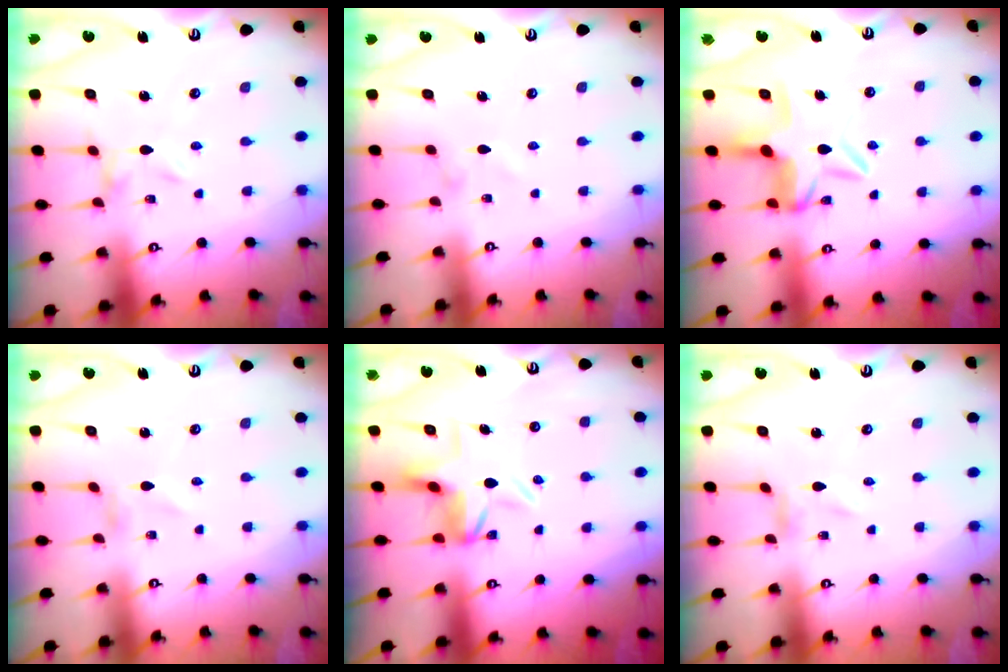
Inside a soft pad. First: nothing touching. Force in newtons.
{"total": 0.0}
{"total": 8.1, "press": 7.9, "slide": 1.9}
{"total": 1.1, "press": 1.1, "slide": 0.1}
{"total": 4.7, "press": 4.1, "slide": 2.2}
{"total": 0.0}